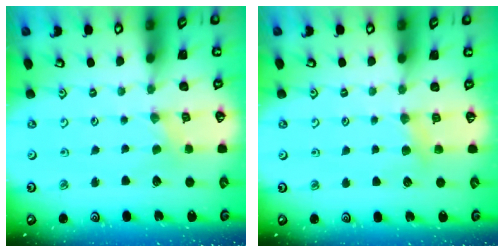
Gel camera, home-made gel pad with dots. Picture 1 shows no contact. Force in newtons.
{"total": 4.8, "press": 4.7, "slide": 0.6}